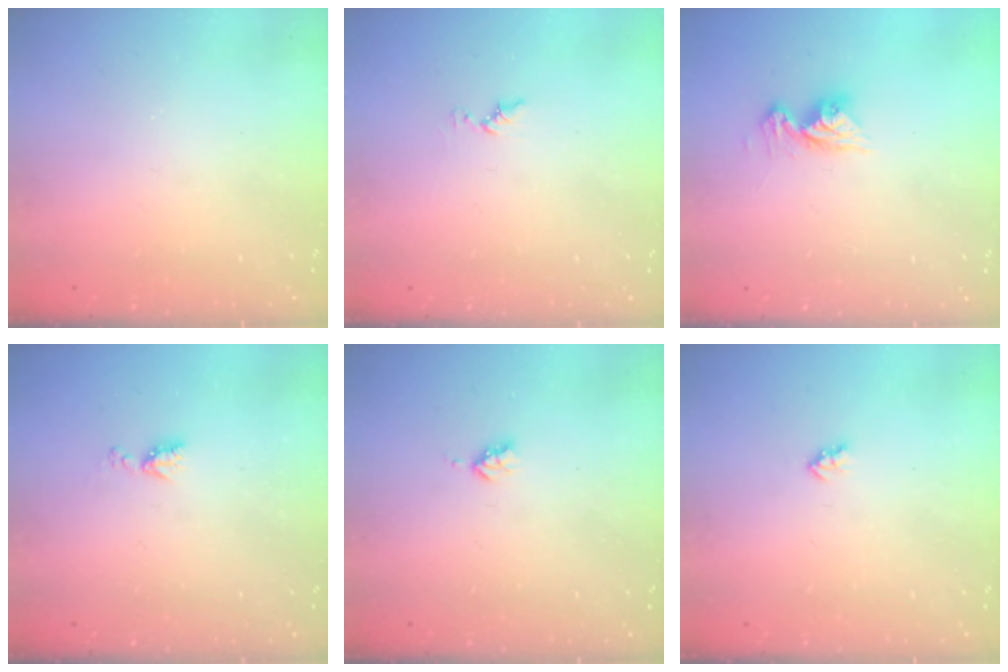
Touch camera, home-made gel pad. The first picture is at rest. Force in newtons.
{"total": 5.6, "press": 5.6, "slide": 0.5}
{"total": 9.6, "press": 9.6, "slide": 1.0}
{"total": 5.6, "press": 5.5, "slide": 0.8}
{"total": 2.9, "press": 2.9, "slide": 0.5}
{"total": 2.0, "press": 2.0, "slide": 0.3}